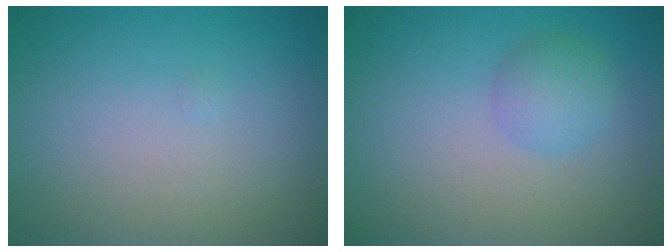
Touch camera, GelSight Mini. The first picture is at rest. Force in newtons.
{"total": 2.2, "press": 2.2, "slide": 0.0}